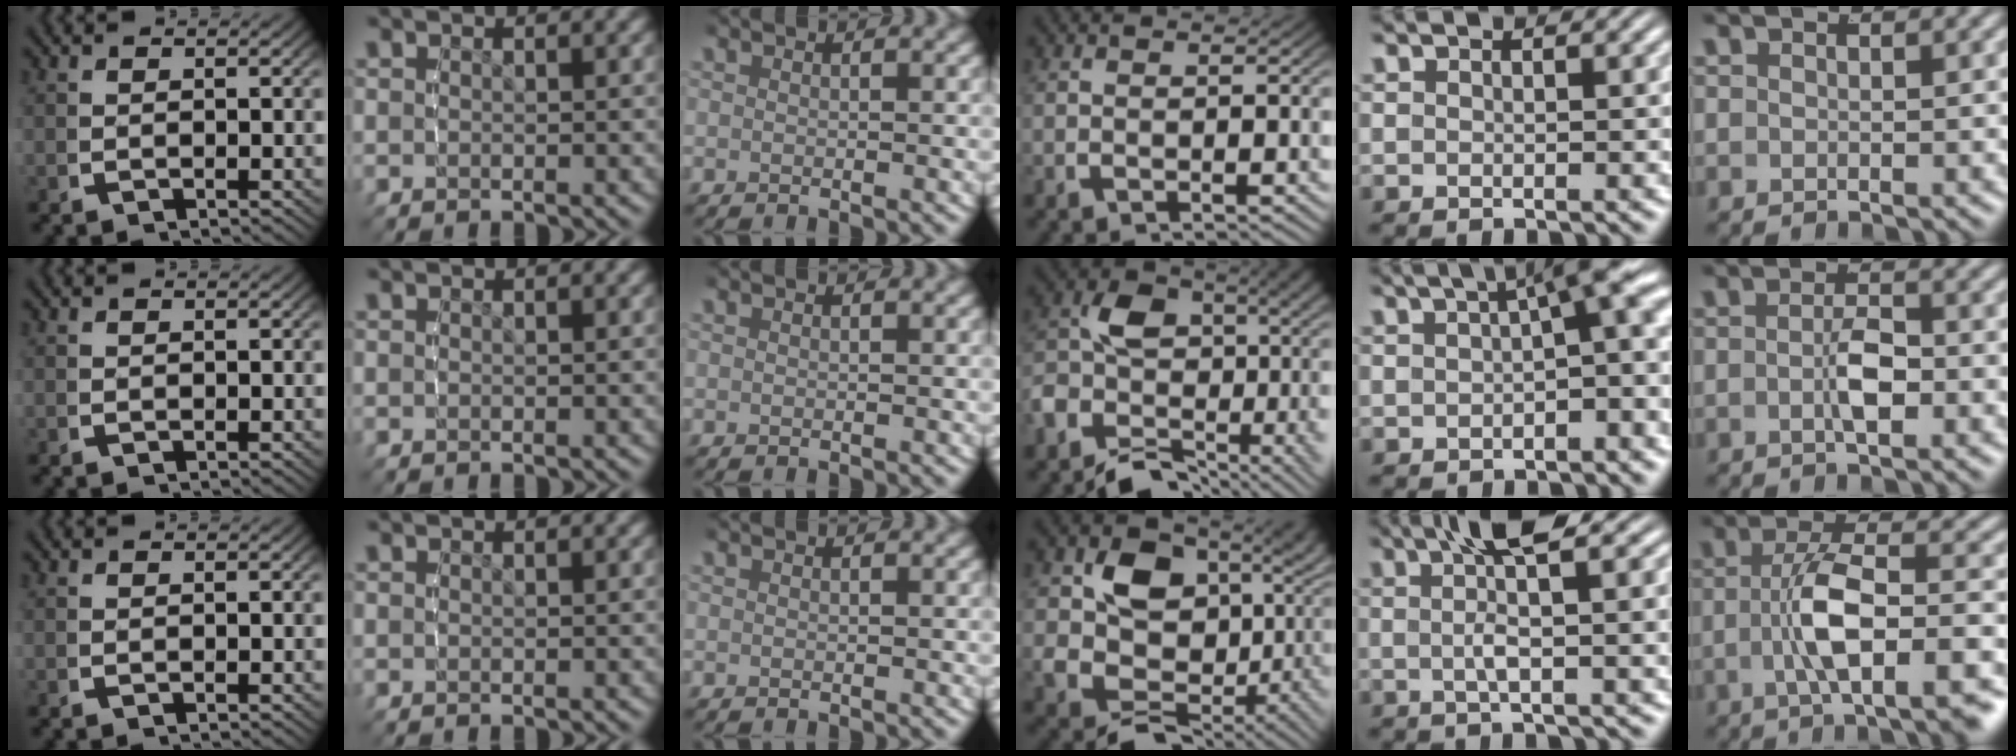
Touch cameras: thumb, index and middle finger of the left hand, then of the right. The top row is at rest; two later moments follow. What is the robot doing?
{"motion": "lift_and_place", "object": "stress ball aka squeeze ball"}